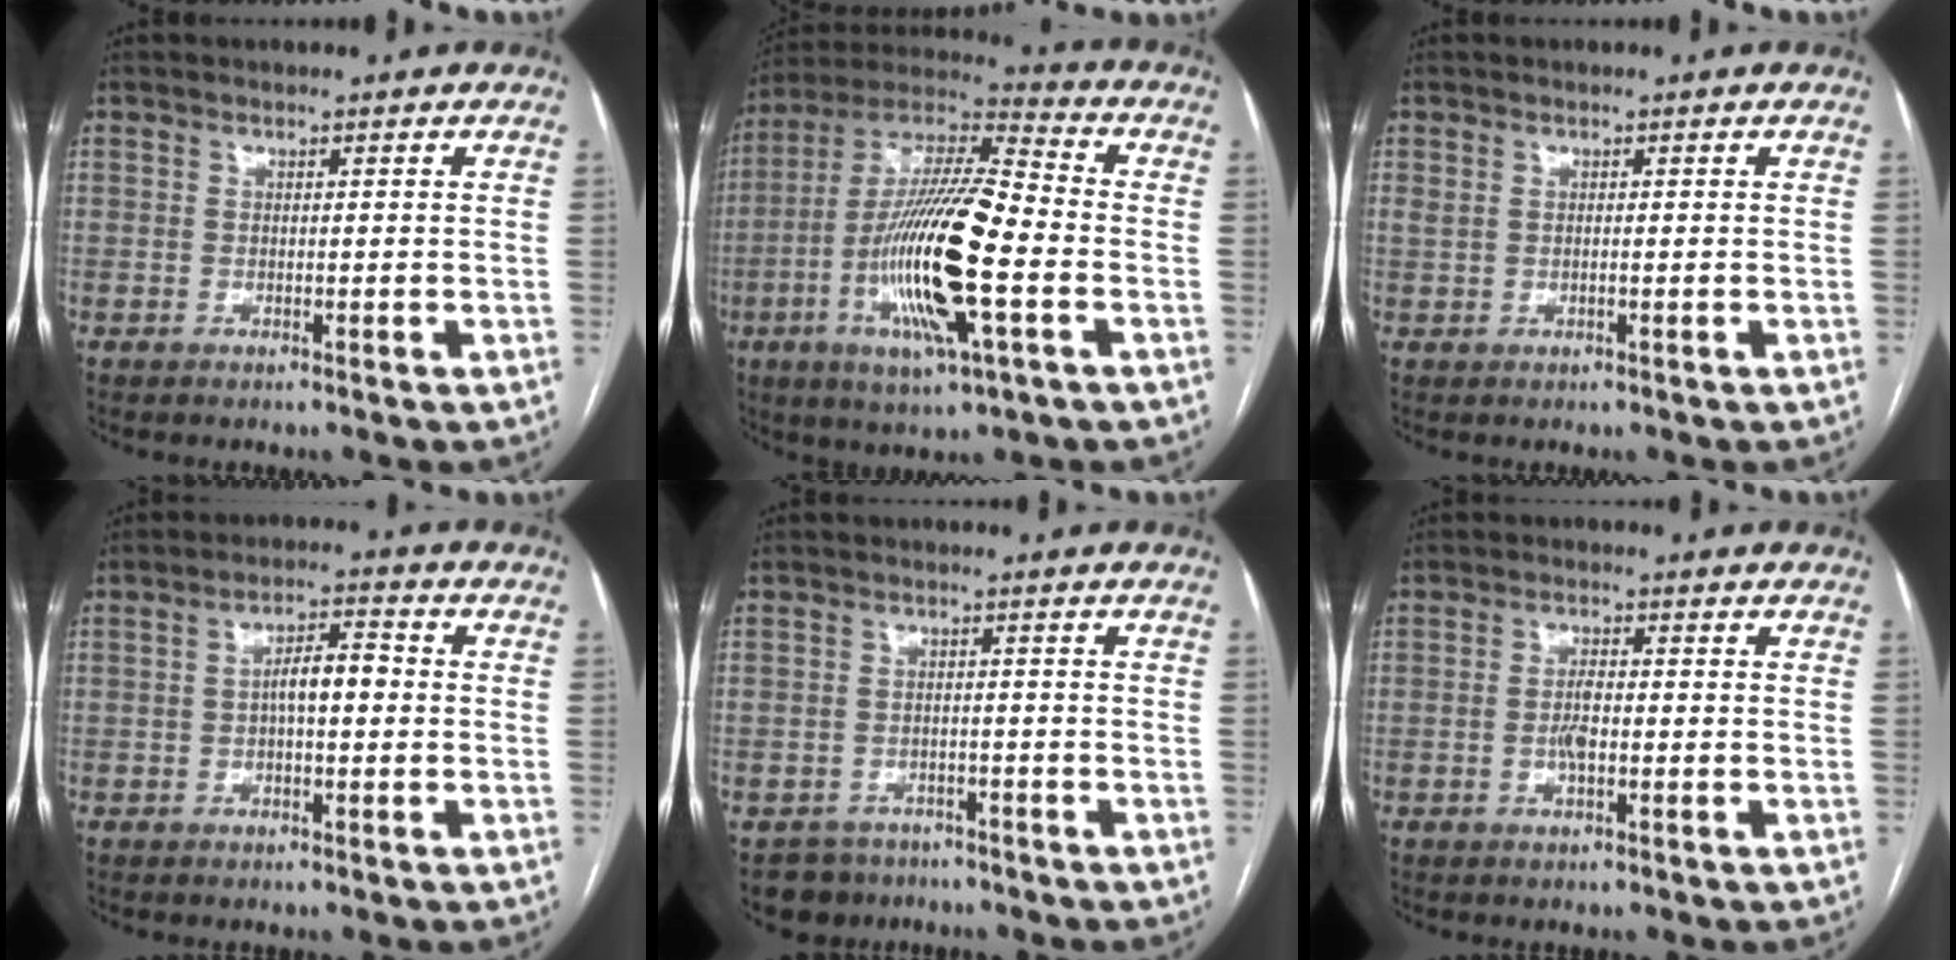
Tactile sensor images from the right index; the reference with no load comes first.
{"total": 19.6, "force": [-4.7, 2.8, 18.9], "torque": [-0.377, -0.007, -0.087]}
{"total": 1.0, "force": [0.2, 0.6, 0.8], "torque": [-0.027, 0.011, 0.009]}
{"total": 4.9, "force": [-0.2, 1.5, 4.6], "torque": [-0.081, 0.019, -0.005]}
{"total": 4.7, "force": [-3.5, 3.2, -0.5], "torque": [0.015, 0.009, -0.053]}
{"total": 2.7, "force": [-0.7, 0.8, 2.5], "torque": [-0.053, 0.001, -0.013]}